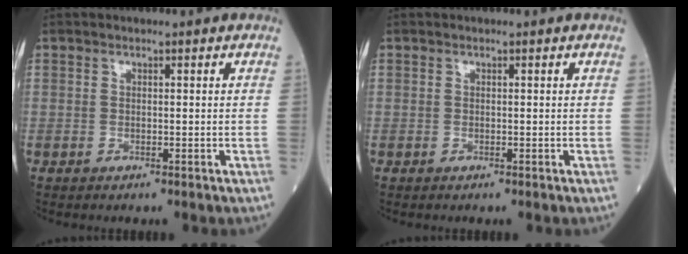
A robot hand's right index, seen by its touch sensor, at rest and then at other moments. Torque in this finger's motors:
{"motor_torque": [0.00, 0.00, 0.00, 0.00]}